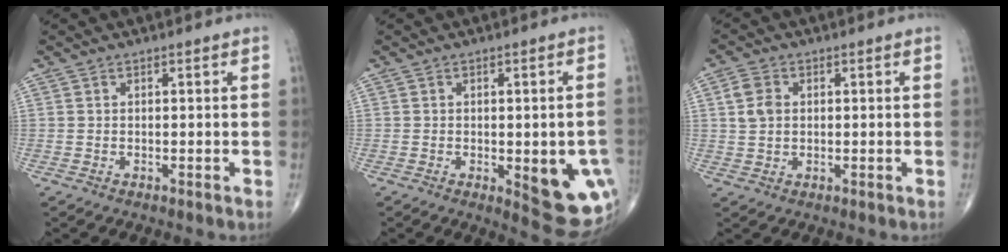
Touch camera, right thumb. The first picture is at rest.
{"total": 13.0, "force": [-2.8, 4.9, 11.8], "torque": [-0.123, -0.010, -0.019]}
{"total": 4.4, "force": [0.9, 3.2, 2.9], "torque": [-0.054, 0.001, 0.016]}